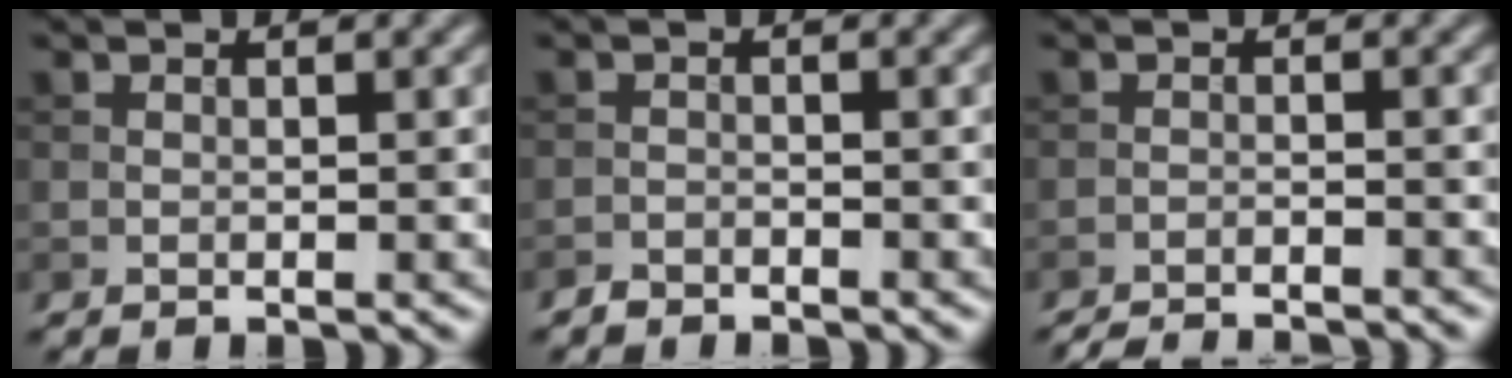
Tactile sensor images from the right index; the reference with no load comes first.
{"total": 1.2, "force": [-1.1, 0.4, 0.1], "torque": [0.002, 0.001, -0.023]}
{"total": 5.3, "force": [-5.1, 0.7, 1.3], "torque": [-0.020, -0.010, -0.076]}